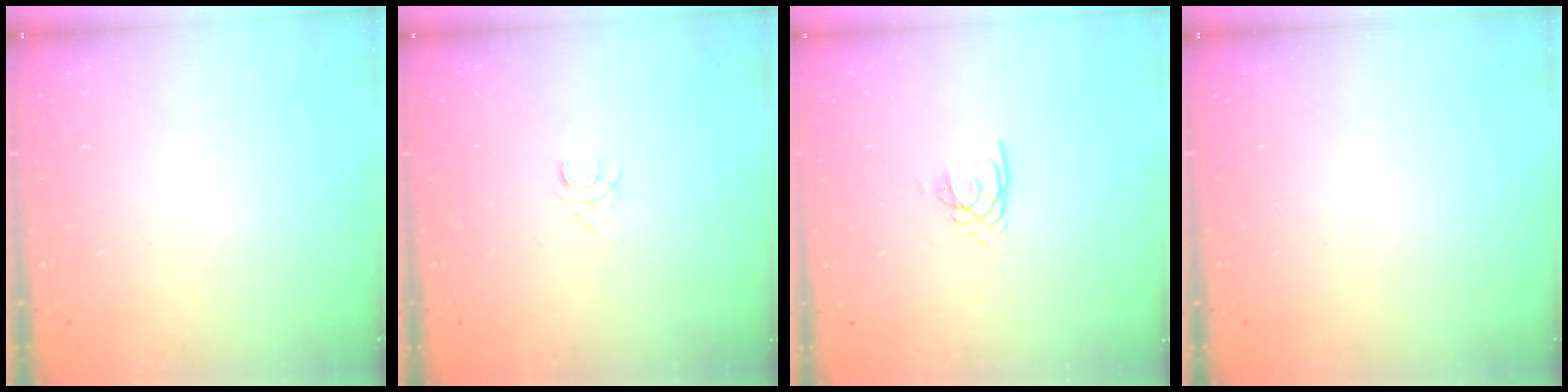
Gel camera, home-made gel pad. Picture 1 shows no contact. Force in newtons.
{"total": 2.4, "press": 2.4, "slide": 0.3}
{"total": 1.9, "press": 1.9, "slide": 0.2}
{"total": 0.0}